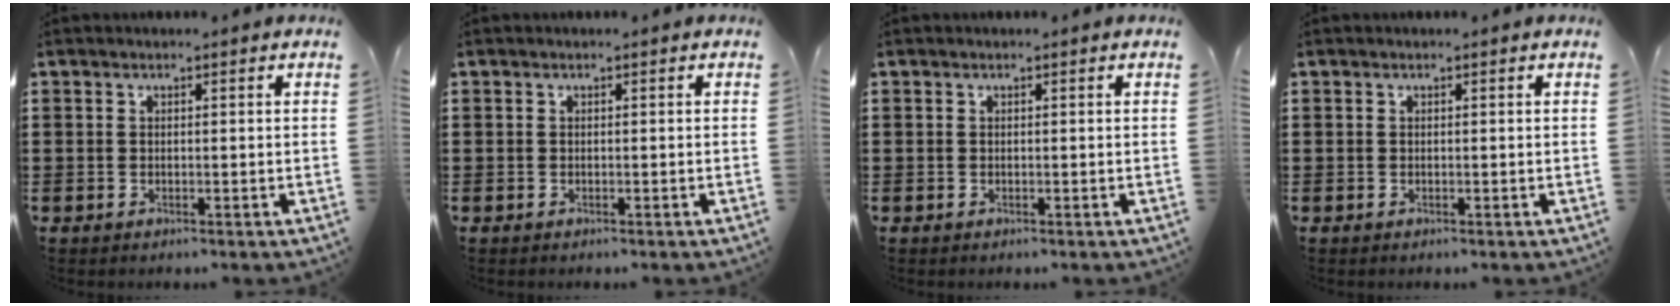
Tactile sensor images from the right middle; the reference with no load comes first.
{"total": 0.0}
{"total": 0.0}
{"total": 0.0}